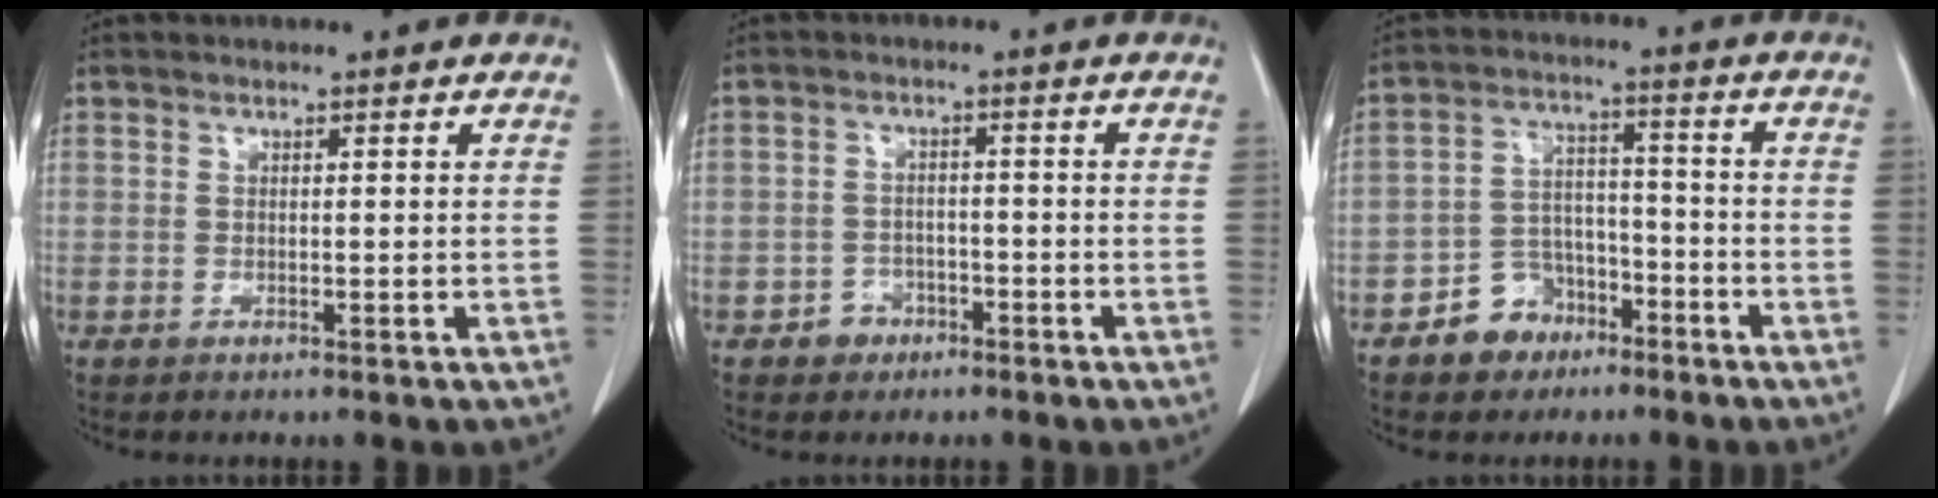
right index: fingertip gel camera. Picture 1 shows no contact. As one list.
[{"total": 3.1, "force": [-1.8, 2.6, 0.3], "torque": [0.001, 0.013, -0.028]}, {"total": 7.3, "force": [-4.5, 5.4, 2.0], "torque": [-0.036, 0.020, -0.071]}]